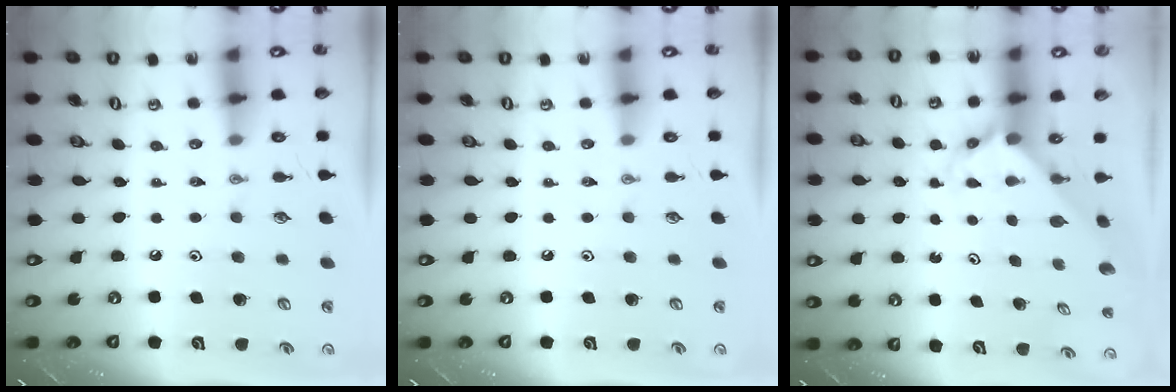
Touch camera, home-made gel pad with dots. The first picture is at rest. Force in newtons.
{"total": 0.0}
{"total": 3.5, "press": 3.5, "slide": 0.3}